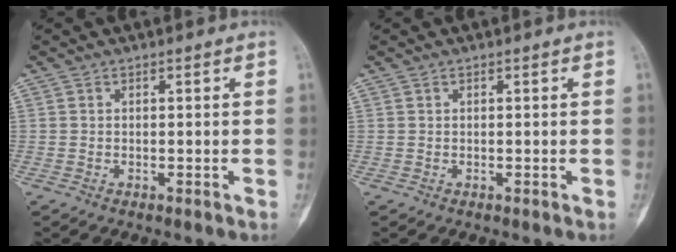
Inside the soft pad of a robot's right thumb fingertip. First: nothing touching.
{"total": 0.0}